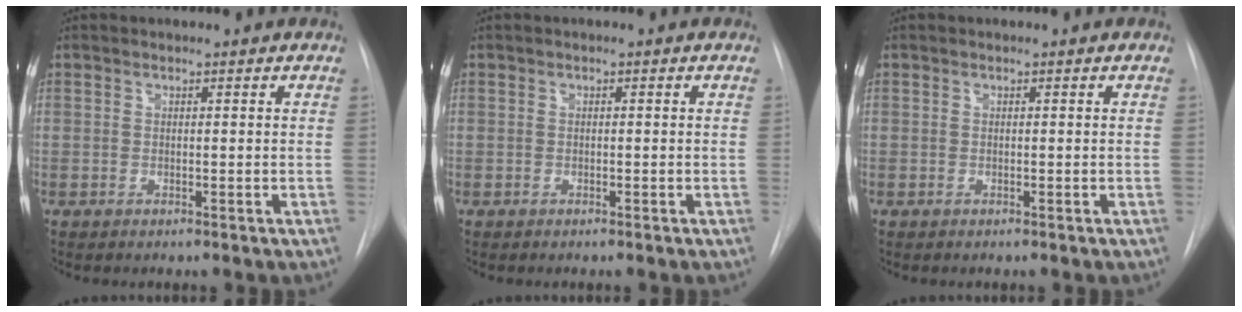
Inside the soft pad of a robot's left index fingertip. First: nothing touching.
{"total": 0.0}
{"total": 0.0}